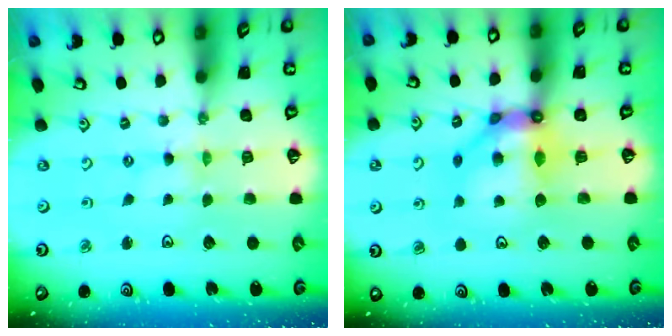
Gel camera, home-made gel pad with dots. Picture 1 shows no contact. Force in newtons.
{"total": 11.0, "press": 10.9, "slide": 1.4}